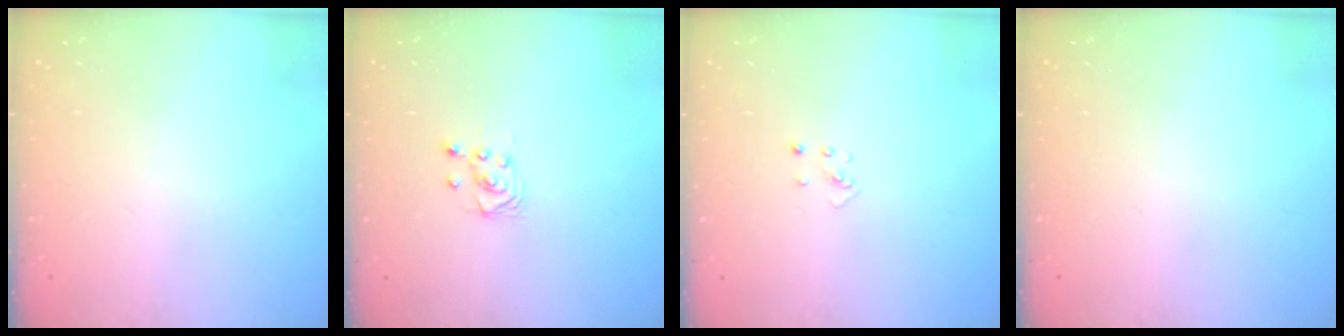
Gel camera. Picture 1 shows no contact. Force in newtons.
{"total": 2.5, "press": 2.2, "slide": 1.1}
{"total": 2.0, "press": 2.0, "slide": 0.3}
{"total": 0.0}